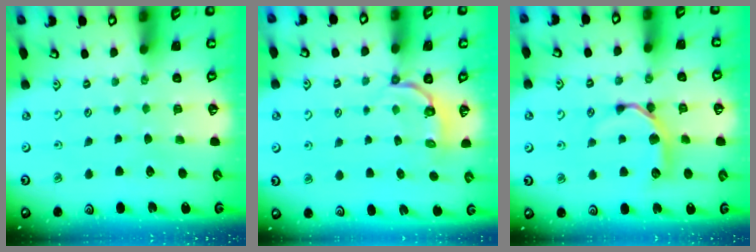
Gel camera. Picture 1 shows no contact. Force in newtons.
{"total": 3.7, "press": 2.2, "slide": 3.0}
{"total": 9.2, "press": 9.2, "slide": 0.3}